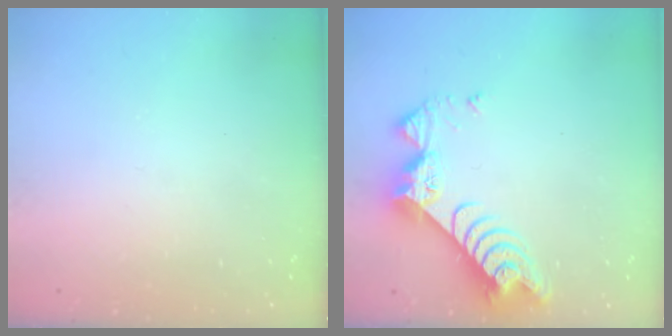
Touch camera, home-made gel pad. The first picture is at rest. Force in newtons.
{"total": 10.7, "press": 10.7, "slide": 0.9}